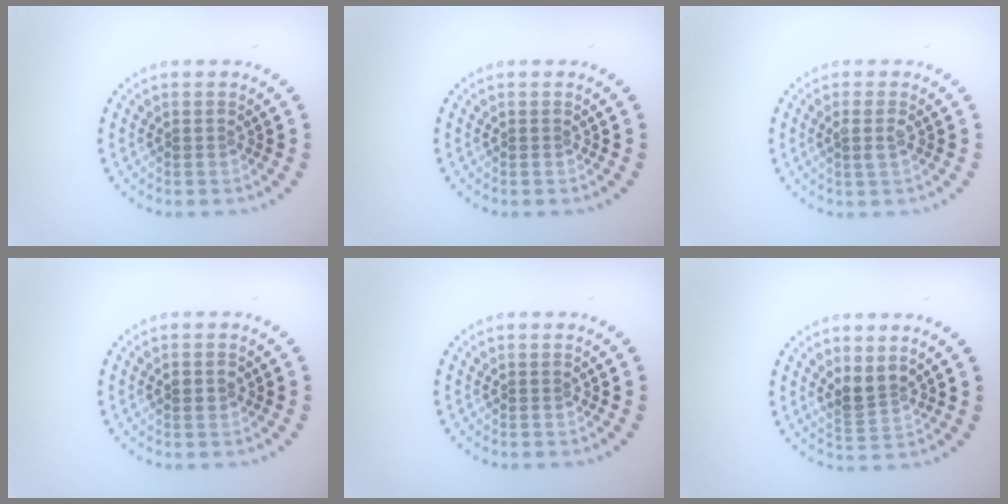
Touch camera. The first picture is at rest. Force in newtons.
{"total": 0.0}
{"total": 1.4, "press": 1.2, "slide": 0.7}
{"total": 1.1, "press": 1.1, "slide": 0.2}
{"total": 0.0}
{"total": 2.3, "press": 1.8, "slide": 1.5}